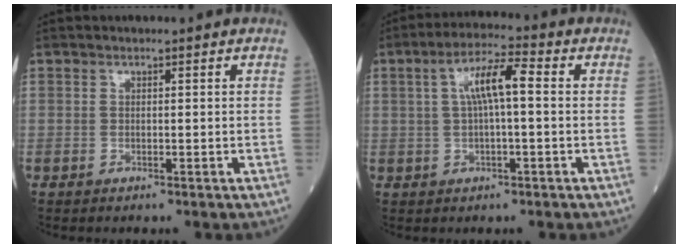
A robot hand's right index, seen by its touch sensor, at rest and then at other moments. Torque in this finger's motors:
{"motor_torque": [0.54, -0.06, 0.31, 0.11]}